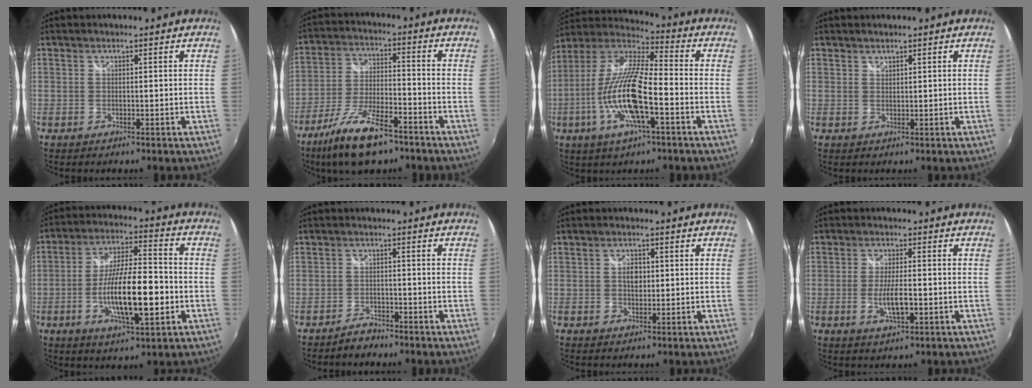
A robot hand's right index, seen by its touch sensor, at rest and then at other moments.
{"total": 14.0, "force": [-9.7, 4.4, 9.1], "torque": [-0.195, -0.025, -0.176]}
{"total": 17.3, "force": [-5.5, 4.0, 15.9], "torque": [-0.319, -0.013, -0.113]}
{"total": 0.7, "force": [0.7, 0.2, 0.1], "torque": [0.000, 0.000, 0.014]}
{"total": 14.9, "force": [-3.8, 3.7, 13.9], "torque": [-0.255, -0.005, -0.063]}
{"total": 2.8, "force": [-2.5, 1.2, 0.4], "torque": [-0.016, 0.005, -0.044]}
{"total": 2.7, "force": [0.2, 1.8, 1.9], "torque": [-0.031, 0.005, 0.003]}
{"total": 5.4, "force": [-1.5, 1.3, 5.0], "torque": [-0.098, -0.008, -0.024]}